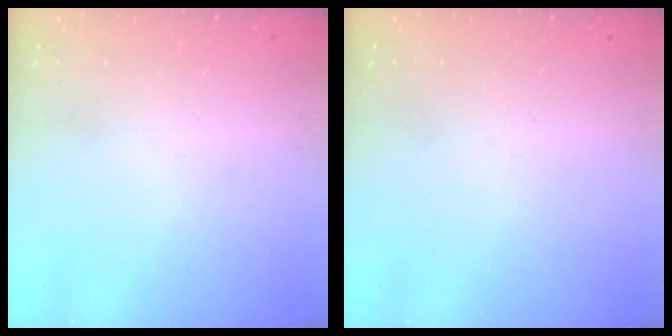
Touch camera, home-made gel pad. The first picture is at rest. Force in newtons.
{"total": 0.0}